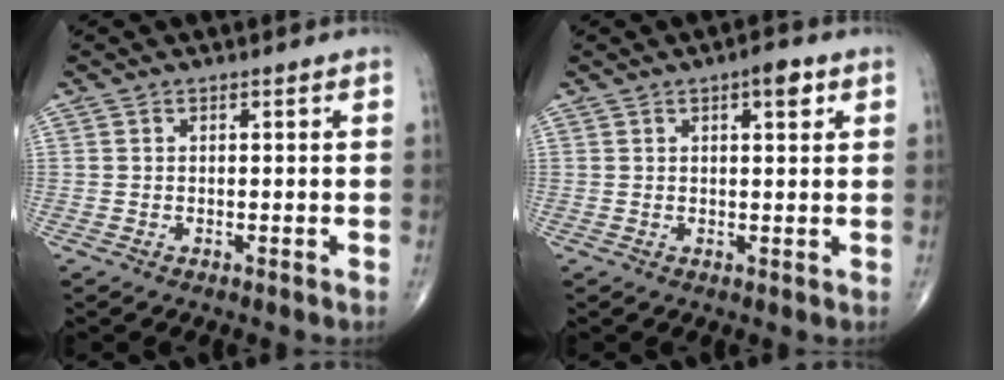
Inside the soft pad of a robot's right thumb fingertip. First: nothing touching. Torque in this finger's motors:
{"motor_torque": [2.49, 2.52, -0.07, -0.15, 0.00]}